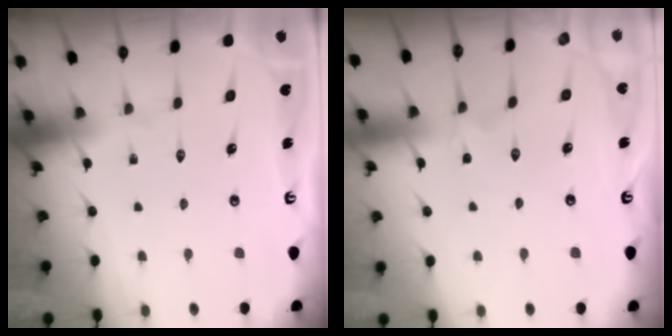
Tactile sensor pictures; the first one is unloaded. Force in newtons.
{"total": 0.6, "press": 0.5, "slide": 0.3}